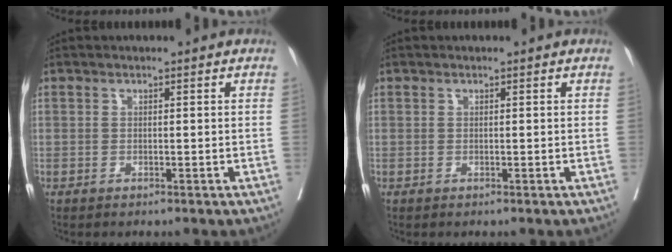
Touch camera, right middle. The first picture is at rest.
{"total": 0.0}